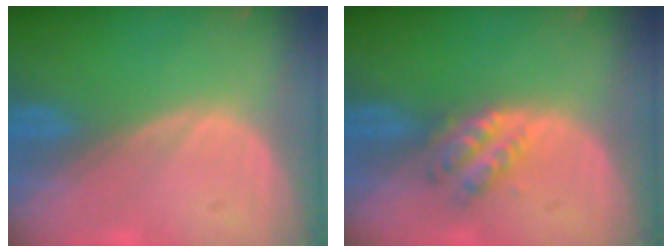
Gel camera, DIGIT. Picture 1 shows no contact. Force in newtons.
{"total": 4.7, "press": 4.2, "slide": 2.2}